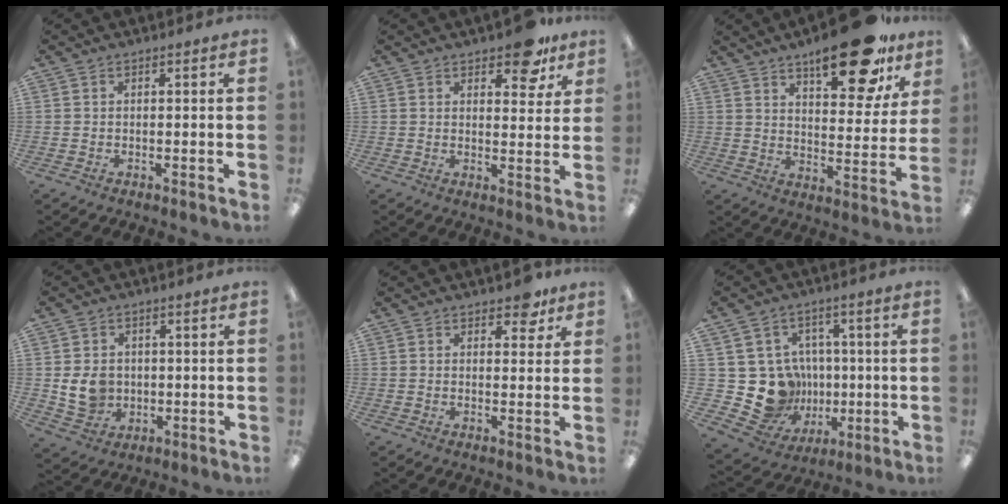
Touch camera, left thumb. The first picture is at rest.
{"total": 8.6, "force": [6.1, 3.7, 4.8], "torque": [-0.051, -0.031, 0.102]}
{"total": 19.6, "force": [13.2, 7.2, 12.4], "torque": [-0.168, -0.077, 0.211]}
{"total": 7.5, "force": [0.0, 6.4, 3.9], "torque": [-0.075, 0.011, 0.006]}
{"total": 4.8, "force": [3.2, 2.4, 2.6], "torque": [-0.026, -0.008, 0.053]}
{"total": 16.8, "force": [-1.2, 15.6, 6.1], "torque": [-0.133, -0.005, 0.020]}